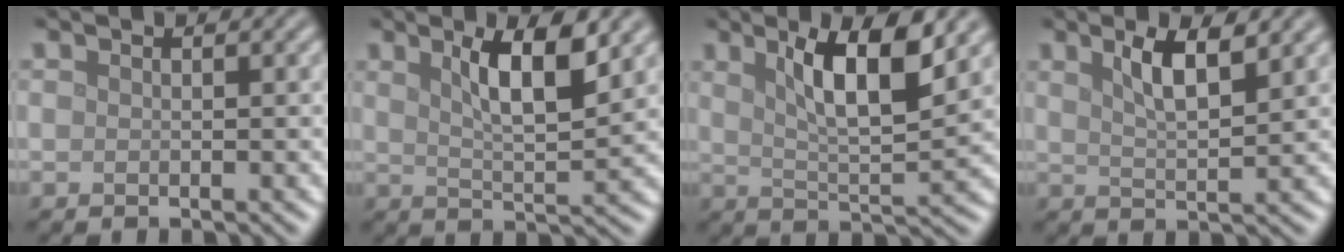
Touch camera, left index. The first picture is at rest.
{"total": 5.4, "force": [2.5, 1.2, 4.6], "torque": [-0.075, -0.002, 0.041]}
{"total": 6.9, "force": [3.0, 1.5, 6.0], "torque": [-0.096, -0.002, 0.051]}
{"total": 4.0, "force": [2.2, 1.0, 3.2], "torque": [-0.055, 0.002, 0.038]}